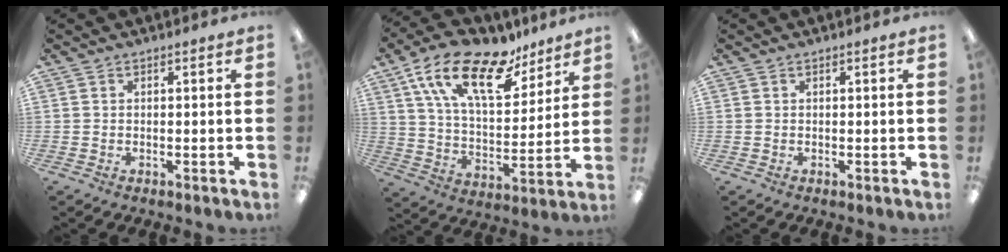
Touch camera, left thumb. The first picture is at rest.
{"total": 21.4, "force": [13.6, 9.3, 13.6], "torque": [-0.240, -0.065, 0.240]}
{"total": 0.0}